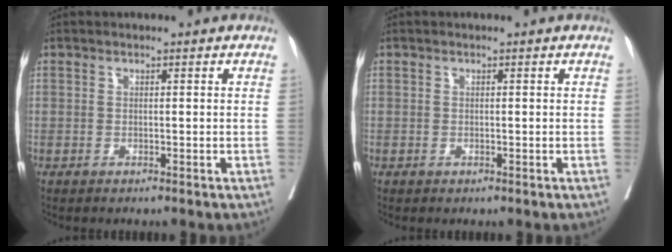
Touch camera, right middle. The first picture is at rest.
{"total": 0.0}